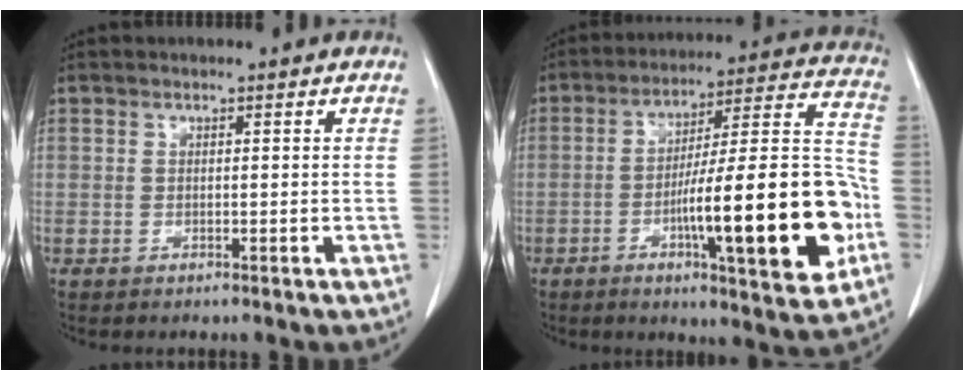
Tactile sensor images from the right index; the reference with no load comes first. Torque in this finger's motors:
{"motor_torque": [1.36, -0.78, 0.95, 0.20]}